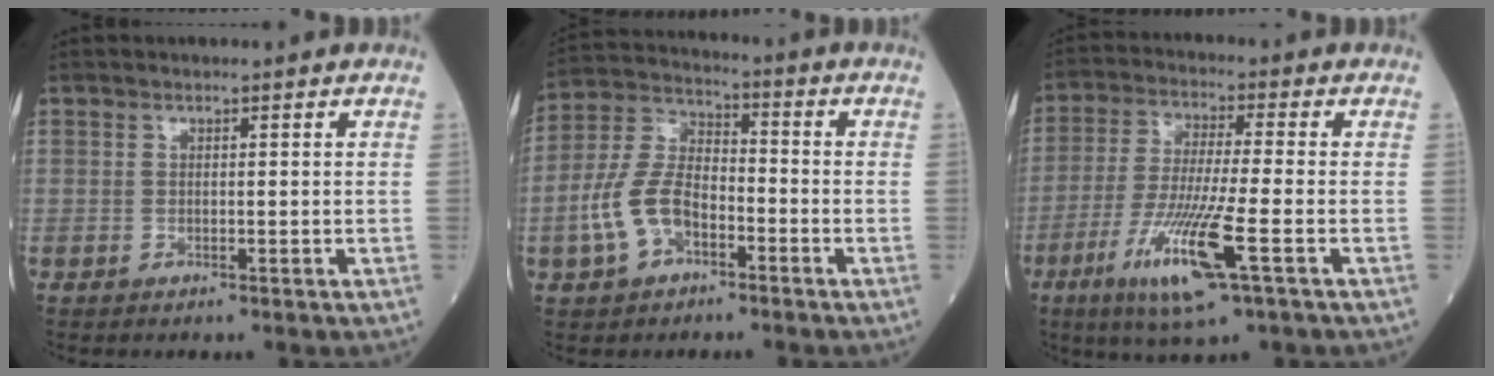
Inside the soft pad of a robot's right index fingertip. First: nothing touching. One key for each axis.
{"total": 9.9, "fx": -4.0, "fy": 5.6, "fz": 7.1, "tx": -0.168, "ty": 0.019, "tz": -0.079}
{"total": 11.2, "fx": -4.7, "fy": -0.3, "fz": 10.2, "tx": -0.211, "ty": -0.028, "tz": -0.090}